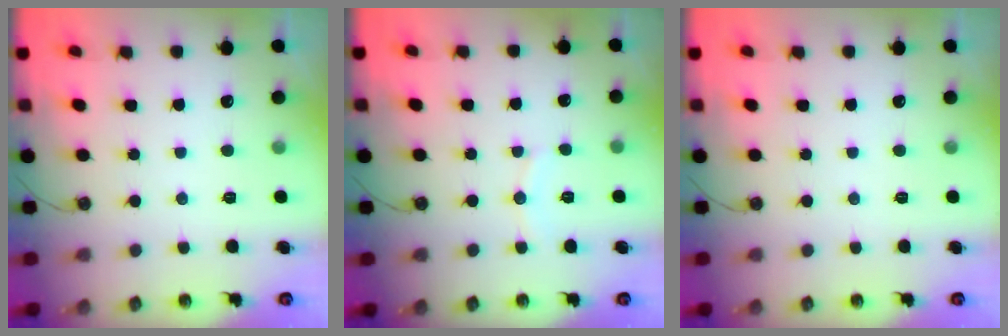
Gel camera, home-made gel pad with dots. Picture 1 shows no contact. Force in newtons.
{"total": 5.2, "press": 5.2, "slide": 0.6}
{"total": 0.0}